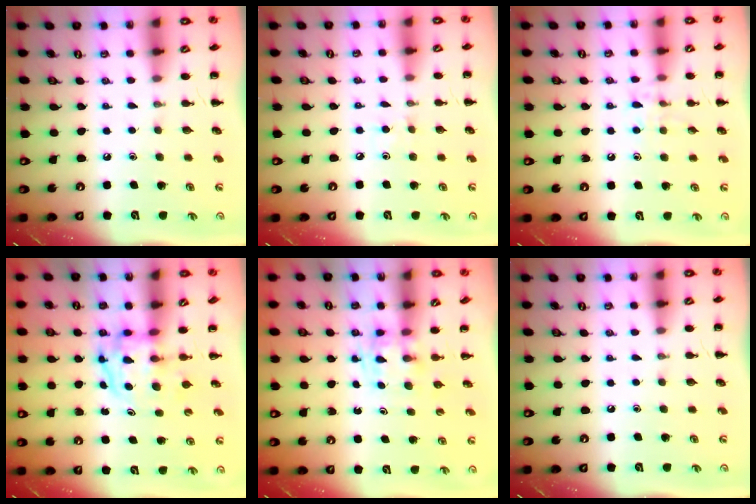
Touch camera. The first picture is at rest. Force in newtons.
{"total": 2.9, "press": 2.7, "slide": 1.1}
{"total": 7.4, "press": 7.2, "slide": 1.7}
{"total": 3.9, "press": 3.9, "slide": 0.6}
{"total": 2.4, "press": 2.2, "slide": 1.1}
{"total": 0.0}